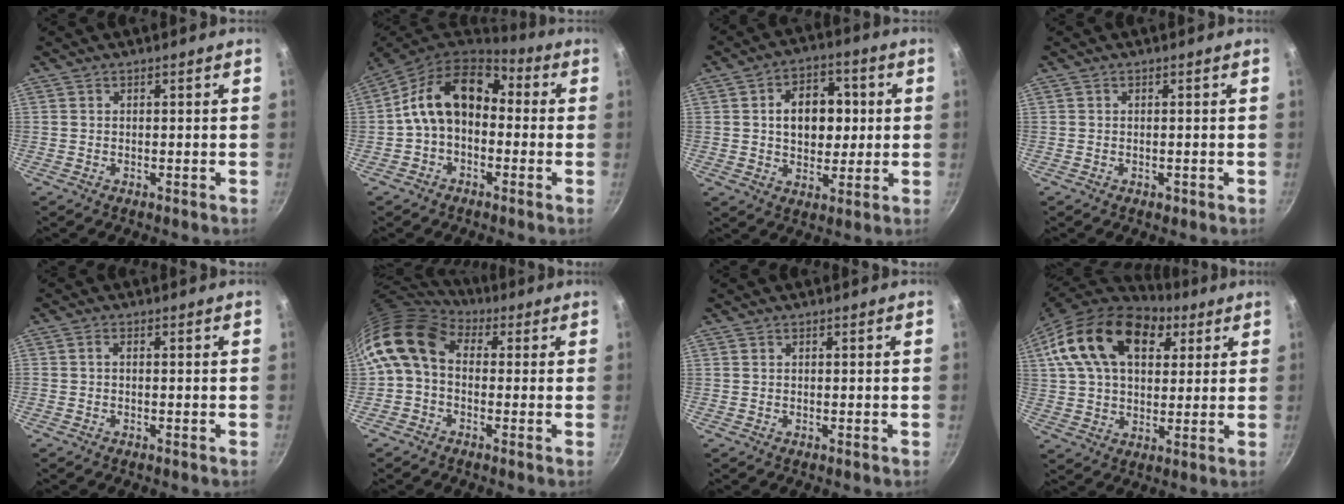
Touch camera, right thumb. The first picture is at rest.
{"total": 13.9, "force": [0.2, 9.7, 9.9], "torque": [-0.144, 0.044, -0.018]}
{"total": 11.6, "force": [1.5, 8.3, 8.0], "torque": [-0.075, 0.008, 0.020]}
{"total": 0.9, "force": [-0.4, 0.5, 0.6], "torque": [-0.008, 0.002, -0.005]}
{"total": 1.0, "force": [-0.2, 0.3, 0.9], "torque": [-0.028, 0.006, -0.006]}
{"total": 10.8, "force": [0.8, 7.8, 7.4], "torque": [-0.135, 0.023, -0.008]}
{"total": 0.0}
{"total": 21.5, "force": [8.5, 13.5, 14.4], "torque": [-0.234, 0.005, 0.138]}